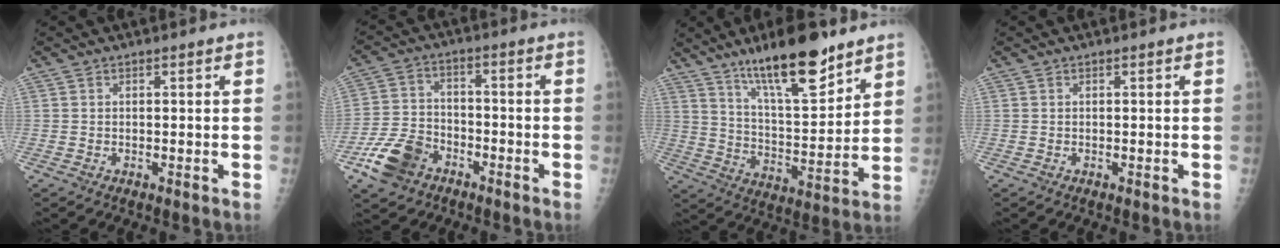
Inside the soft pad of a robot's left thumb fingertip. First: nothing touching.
{"total": 10.1, "force": [-5.6, 6.9, 4.8], "torque": [-0.088, 0.026, -0.108]}
{"total": 17.5, "force": [12.1, 4.7, 11.7], "torque": [-0.163, -0.075, 0.209]}
{"total": 0.0}